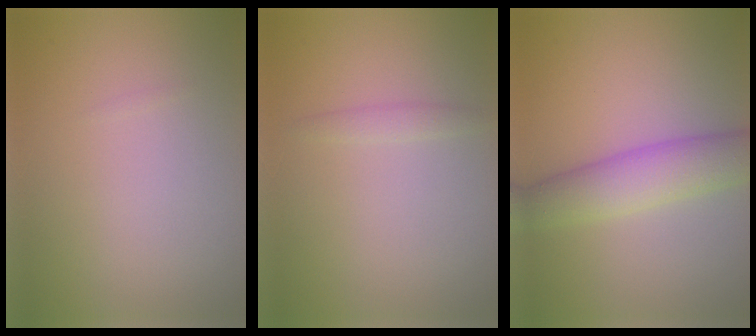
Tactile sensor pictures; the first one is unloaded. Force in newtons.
{"total": 1.0, "press": 1.0, "slide": 0.0}
{"total": 4.9, "press": 4.9, "slide": 0.2}